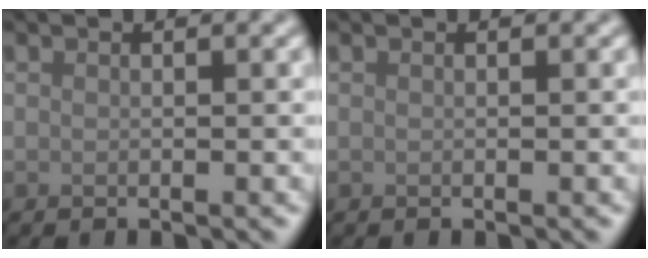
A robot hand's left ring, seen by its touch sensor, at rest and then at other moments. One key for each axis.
{"total": 0.0}